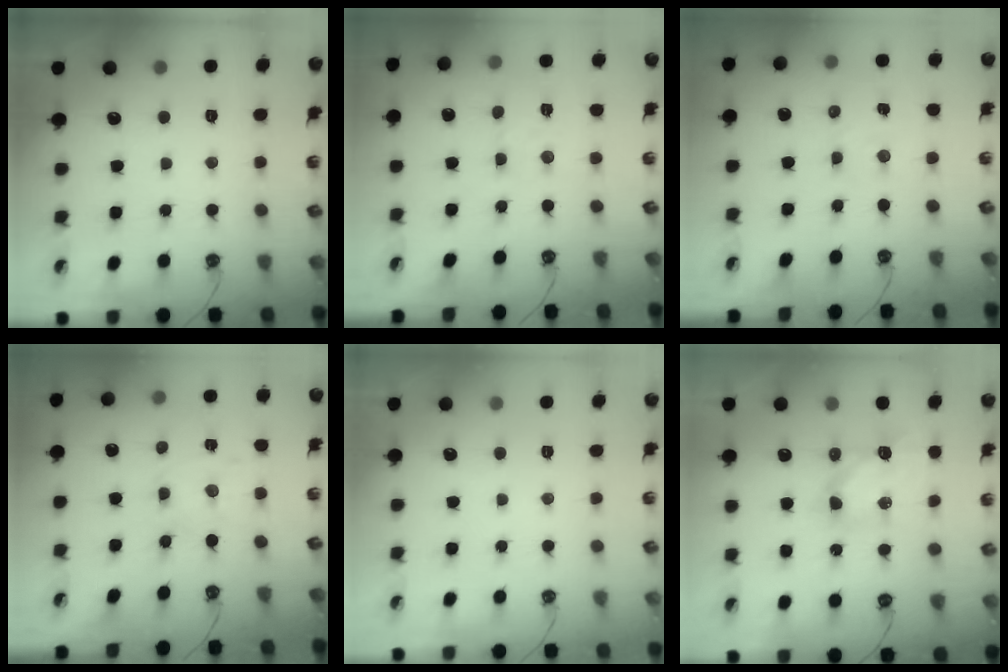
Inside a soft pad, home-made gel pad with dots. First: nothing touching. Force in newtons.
{"total": 2.4, "press": 2.4, "slide": 0.2}
{"total": 2.6, "press": 2.6, "slide": 0.4}
{"total": 1.8, "press": 1.8, "slide": 0.2}
{"total": 0.0}
{"total": 6.7, "press": 6.7, "slide": 0.0}